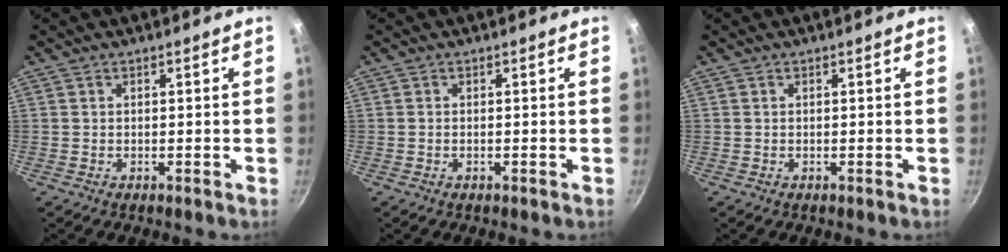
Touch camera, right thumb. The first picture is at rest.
{"total": 0.0}
{"total": 0.0}